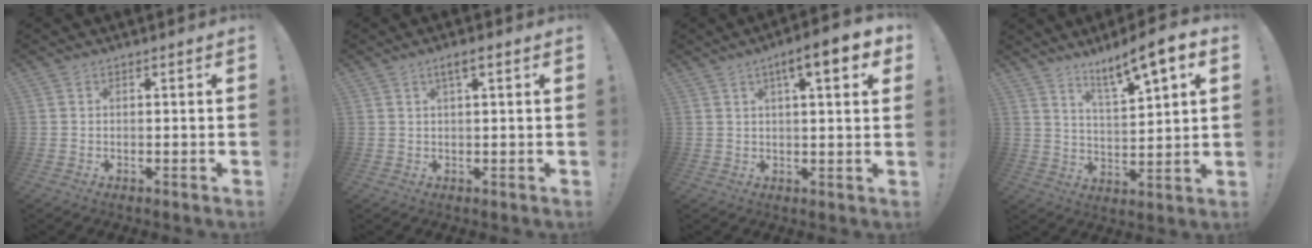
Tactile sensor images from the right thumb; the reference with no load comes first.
{"total": 3.0, "force": [1.2, 0.2, 2.7], "torque": [-0.053, 0.001, 0.018]}
{"total": 8.7, "force": [3.7, 1.7, 7.7], "torque": [-0.098, -0.017, 0.053]}
{"total": 10.0, "force": [7.2, 0.8, 6.9], "torque": [-0.117, -0.049, 0.116]}